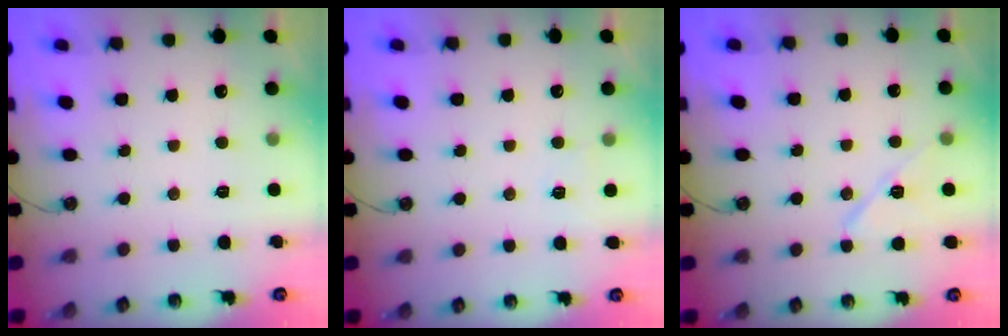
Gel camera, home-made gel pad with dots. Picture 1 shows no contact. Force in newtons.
{"total": 2.9, "press": 2.9, "slide": 0.7}
{"total": 9.8, "press": 9.7, "slide": 1.1}